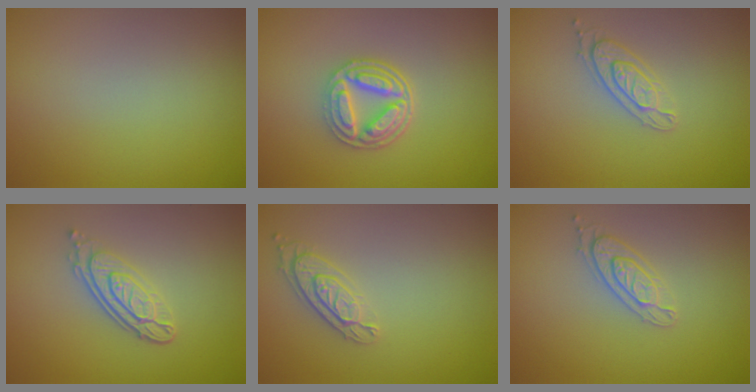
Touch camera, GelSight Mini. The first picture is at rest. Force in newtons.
{"total": 4.8, "press": 3.8, "slide": 3.0}
{"total": 2.3, "press": 2.2, "slide": 0.5}
{"total": 4.2, "press": 3.0, "slide": 2.8}
{"total": 2.4, "press": 1.9, "slide": 1.4}
{"total": 2.3, "press": 2.2, "slide": 0.5}